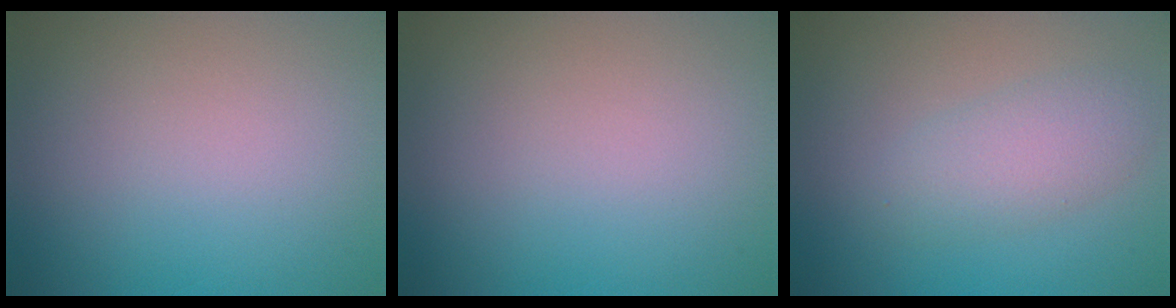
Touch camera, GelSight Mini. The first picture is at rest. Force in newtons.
{"total": 0.0}
{"total": 2.9, "press": 2.9, "slide": 0.1}